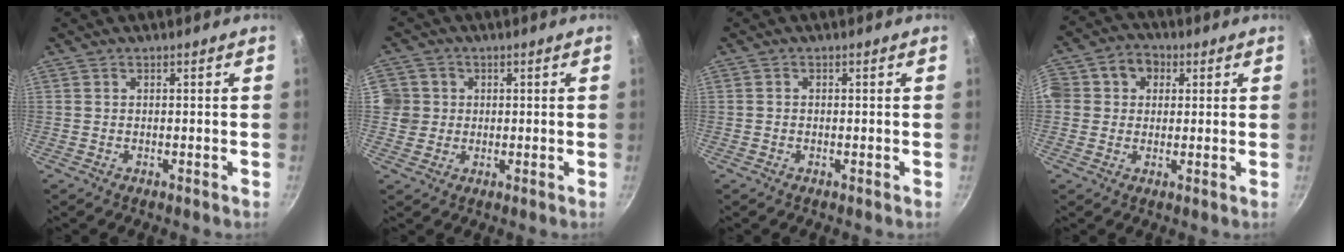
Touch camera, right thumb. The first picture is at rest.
{"total": 8.7, "force": [0.6, 8.0, 3.3], "torque": [-0.024, 0.013, -0.005]}
{"total": 0.5, "force": [-0.2, 0.5, 0.2], "torque": [-0.004, 0.003, -0.003]}
{"total": 8.1, "force": [1.6, 7.2, 3.5], "torque": [-0.037, 0.014, 0.008]}